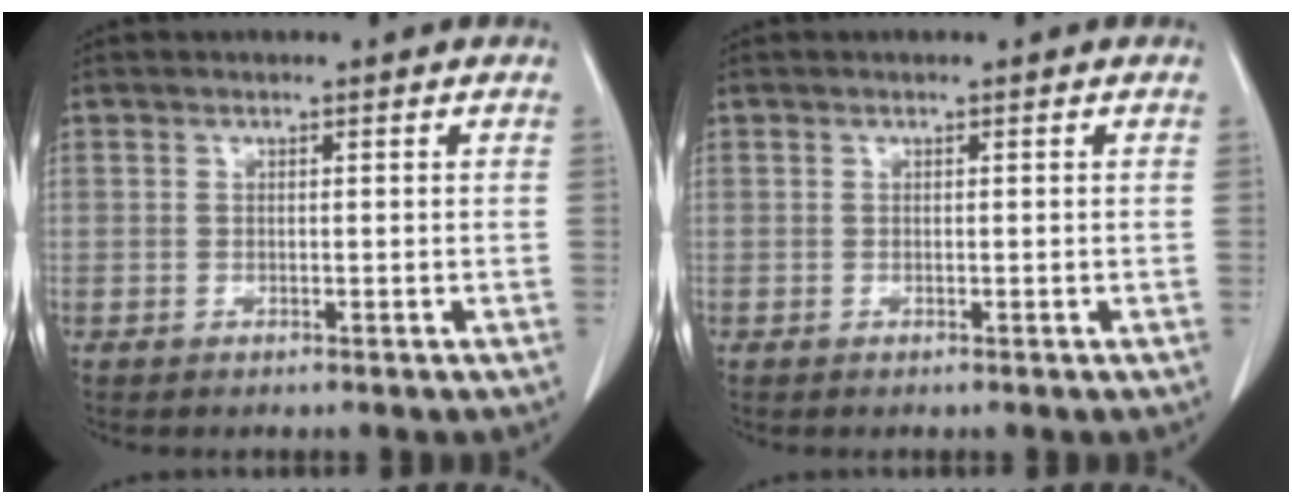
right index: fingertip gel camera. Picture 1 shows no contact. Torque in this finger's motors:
{"motor_torque": [0.00, 0.00, 0.00, 0.00]}